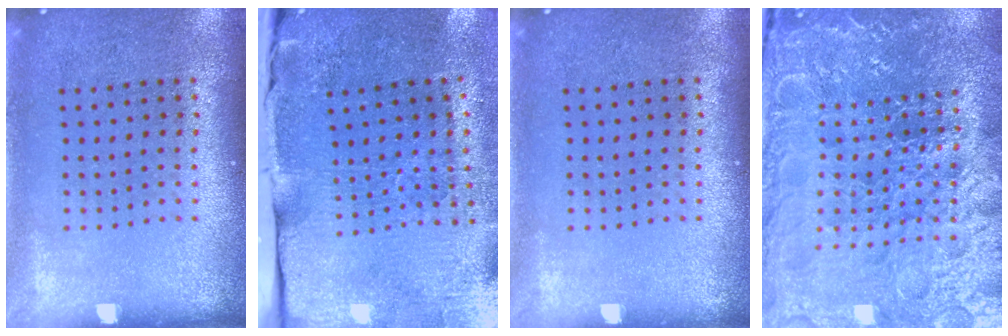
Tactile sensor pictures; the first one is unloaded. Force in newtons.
{"total": 4.8, "press": 3.8, "slide": 2.8}
{"total": 0.0}
{"total": 5.0, "press": 4.8, "slide": 1.5}